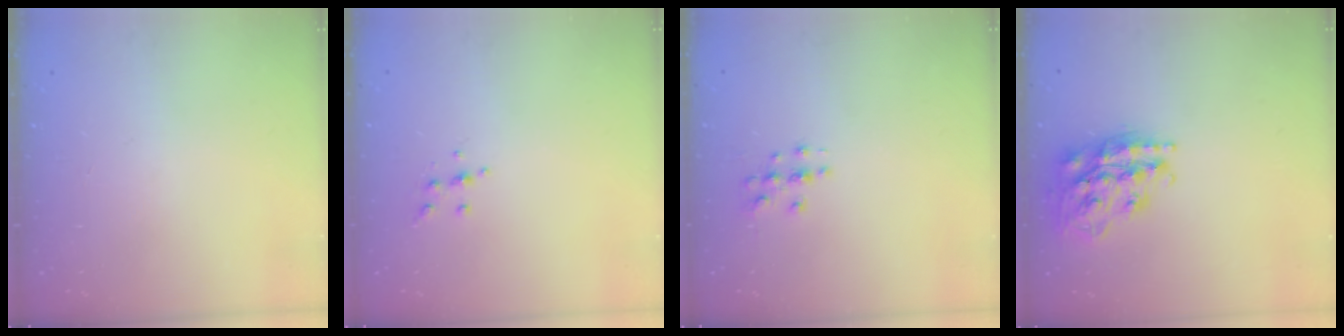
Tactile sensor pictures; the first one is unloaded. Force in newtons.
{"total": 4.1, "press": 4.0, "slide": 1.0}
{"total": 3.9, "press": 3.8, "slide": 0.5}
{"total": 21.4, "press": 21.4, "slide": 1.6}